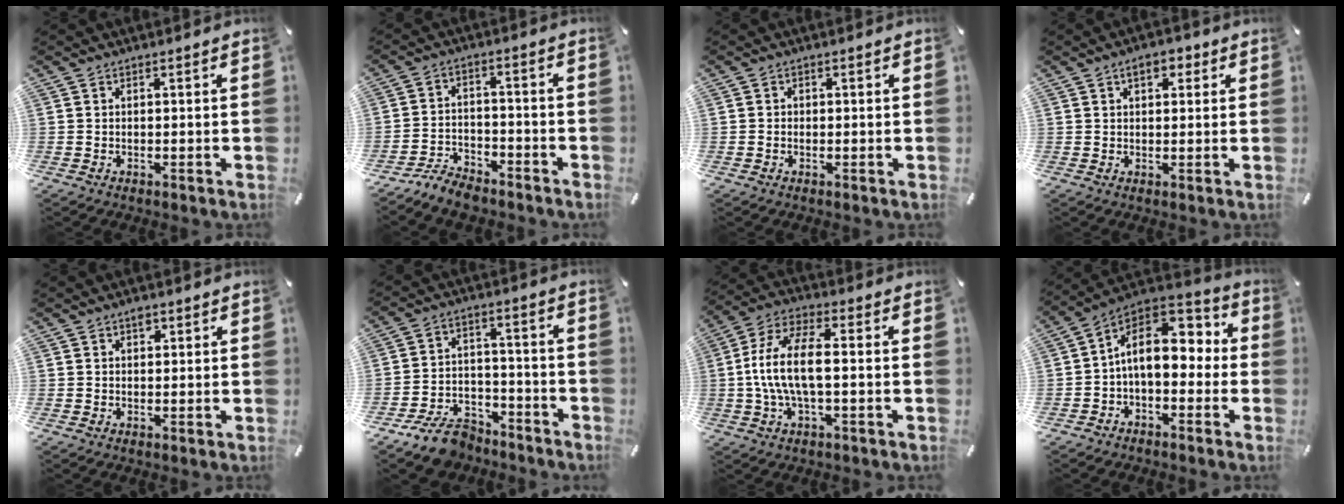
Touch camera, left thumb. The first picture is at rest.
{"total": 6.7, "force": [-6.1, 2.4, 1.7], "torque": [-0.029, 0.037, -0.117]}
{"total": 1.0, "force": [-0.3, 0.8, 0.5], "torque": [-0.009, 0.003, -0.008]}
{"total": 4.1, "force": [1.7, 2.3, 2.9], "torque": [-0.037, -0.001, 0.023]}
{"total": 1.5, "force": [0.7, 1.0, 0.8], "torque": [-0.009, 0.000, 0.012]}
{"total": 10.2, "force": [-7.8, 5.3, 3.7], "torque": [-0.052, 0.060, -0.142]}
{"total": 12.1, "force": [-0.9, 4.8, 11.1], "torque": [-0.226, -0.002, -0.018]}
{"total": 13.2, "force": [1.6, 9.2, 9.4], "torque": [-0.146, -0.007, 0.025]}